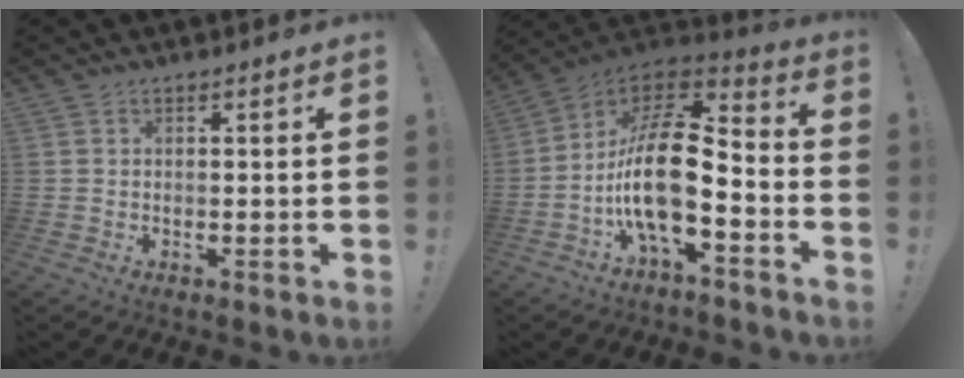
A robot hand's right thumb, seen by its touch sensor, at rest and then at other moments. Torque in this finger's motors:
{"motor_torque": [2.89, 2.11, 0.55, -0.29, 0.36]}